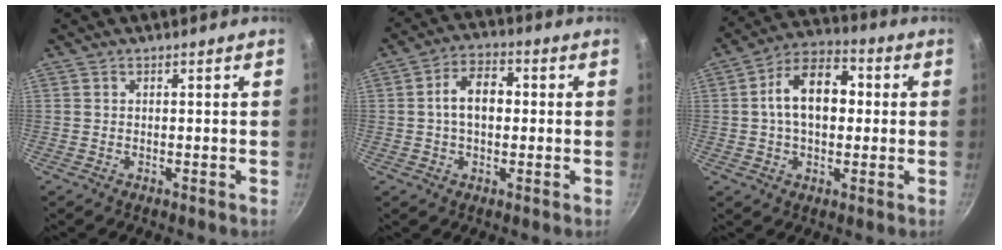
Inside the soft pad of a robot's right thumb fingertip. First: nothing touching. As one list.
[{"total": 7.9, "force": [0.4, 5.1, 6.0], "torque": [-0.081, 0.022, -0.003]}, {"total": 13.1, "force": [1.2, 8.5, 10.0], "torque": [-0.129, 0.030, 0.003]}]